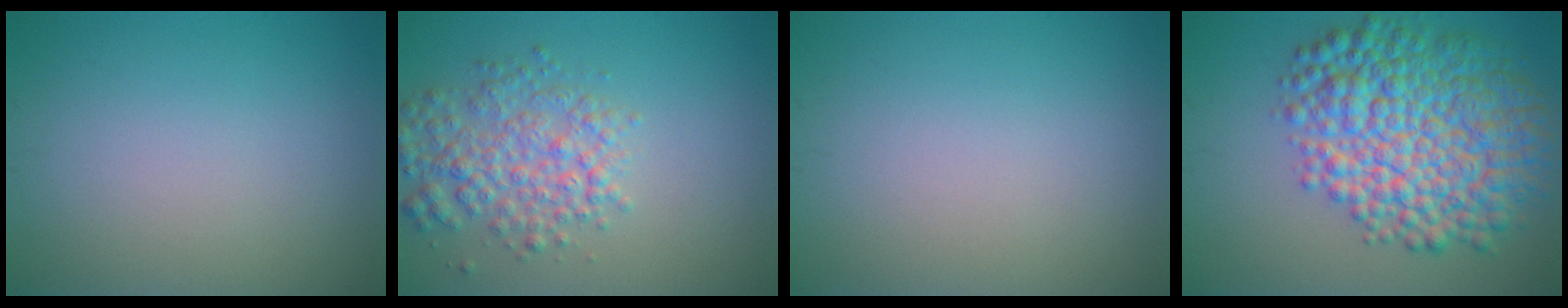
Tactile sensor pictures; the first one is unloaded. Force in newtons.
{"total": 4.5, "press": 4.5, "slide": 0.2}
{"total": 0.0}
{"total": 11.1, "press": 11.1, "slide": 0.2}